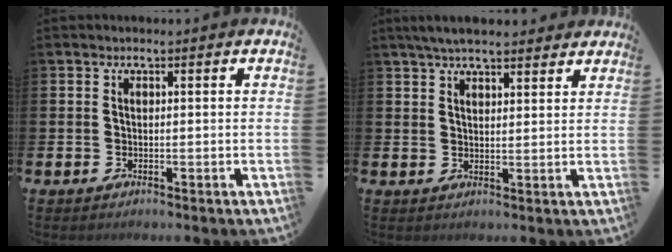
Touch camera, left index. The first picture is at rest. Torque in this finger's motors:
{"motor_torque": [1.10, -1.04, 0.50, 0.21]}